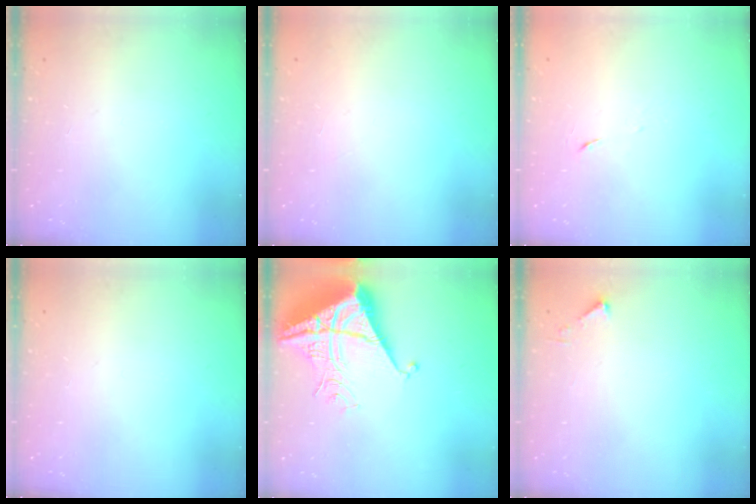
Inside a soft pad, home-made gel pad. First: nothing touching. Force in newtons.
{"total": 4.9, "press": 4.8, "slide": 0.5}
{"total": 6.2, "press": 6.1, "slide": 0.7}
{"total": 0.0}
{"total": 7.8, "press": 7.8, "slide": 0.7}
{"total": 2.7, "press": 2.7, "slide": 0.3}